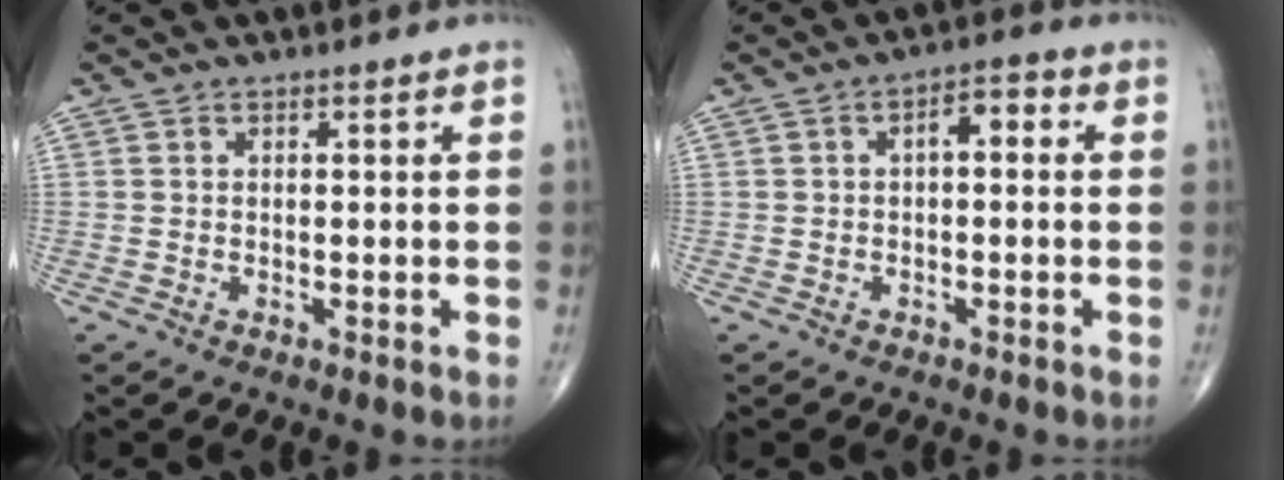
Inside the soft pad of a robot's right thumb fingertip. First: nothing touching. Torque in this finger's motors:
{"motor_torque": [0.37, 0.31, 0.22, -0.15, 0.00]}